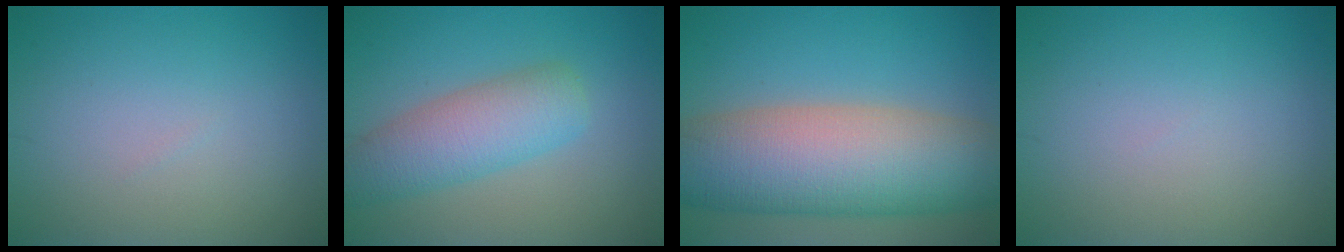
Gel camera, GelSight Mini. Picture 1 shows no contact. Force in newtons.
{"total": 5.4, "press": 5.4, "slide": 0.2}
{"total": 12.8, "press": 12.8, "slide": 0.5}
{"total": 0.0}